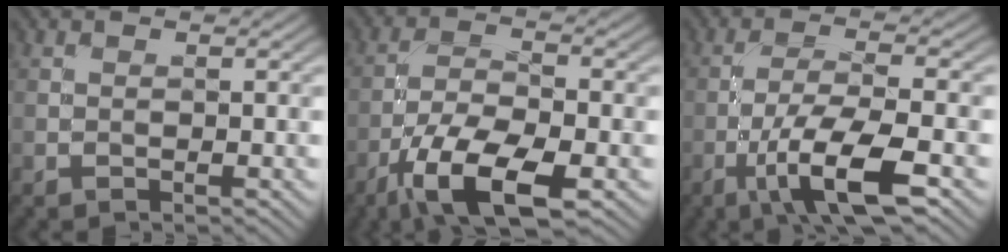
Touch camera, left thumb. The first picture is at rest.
{"total": 10.9, "force": [-6.0, 3.8, 8.2], "torque": [-0.160, -0.009, -0.120]}
{"total": 9.2, "force": [-4.4, 2.1, 7.7], "torque": [-0.143, 0.005, -0.090]}